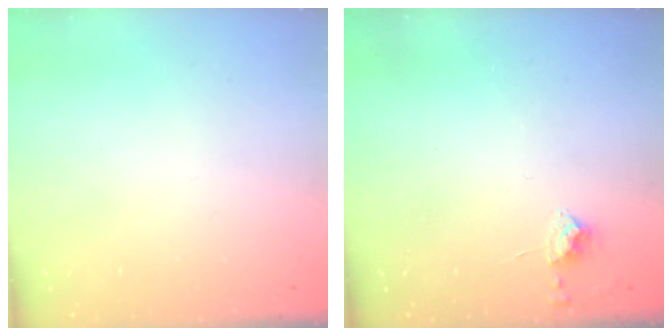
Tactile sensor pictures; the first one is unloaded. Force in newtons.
{"total": 6.6, "press": 6.6, "slide": 0.9}